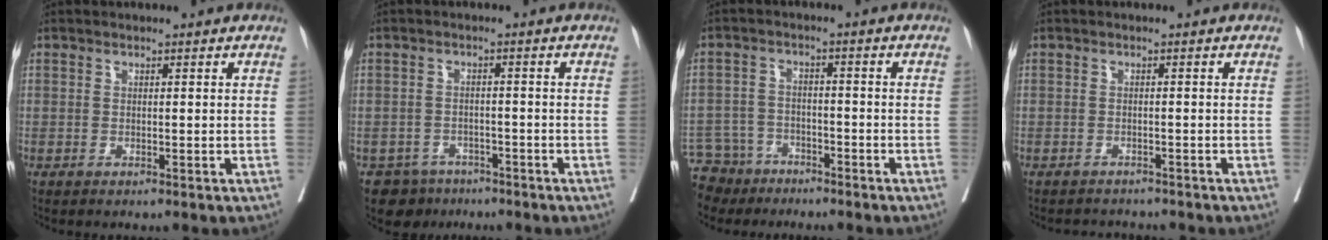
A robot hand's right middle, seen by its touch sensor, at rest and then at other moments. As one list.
[{"total": 4.3, "force": [-3.2, 3.0, -0.1], "torque": [0.011, 0.008, -0.047]}, {"total": 7.3, "force": [-6.4, 3.5, 0.1], "torque": [-0.007, -0.002, -0.113]}, {"total": 3.1, "force": [-3.1, 0.6, -0.1], "torque": [0.007, -0.005, -0.045]}]